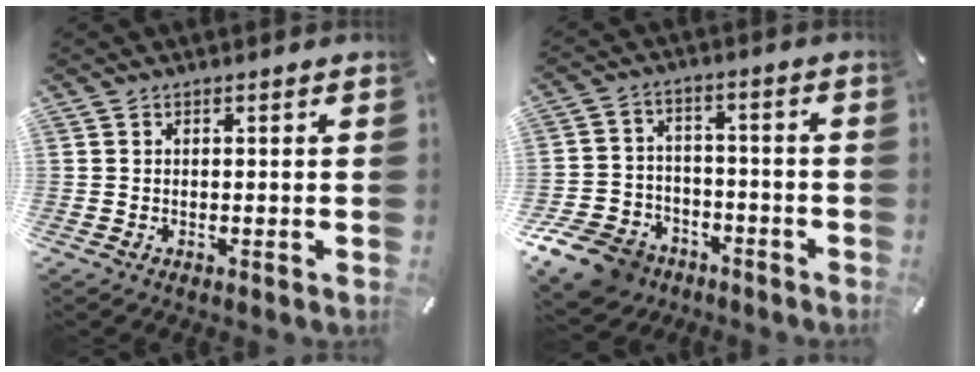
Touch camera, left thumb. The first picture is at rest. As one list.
[{"total": 11.4, "force": [-7.8, 7.6, 3.2], "torque": [-0.067, 0.060, -0.140]}]